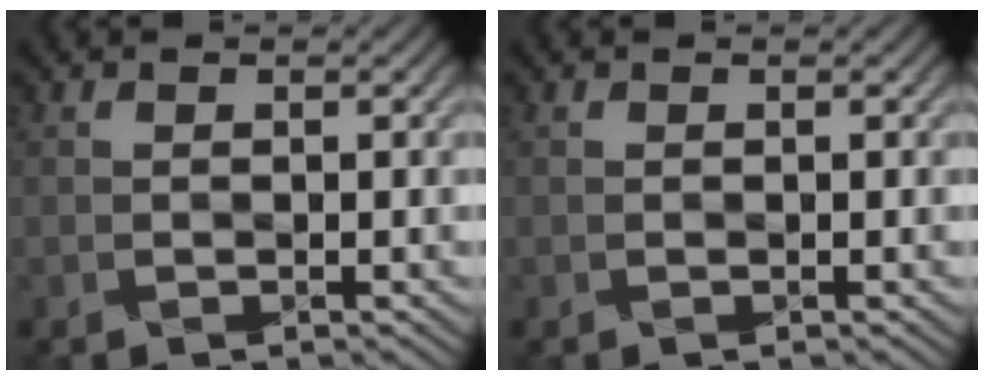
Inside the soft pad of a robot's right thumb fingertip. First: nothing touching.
{"total": 0.0}